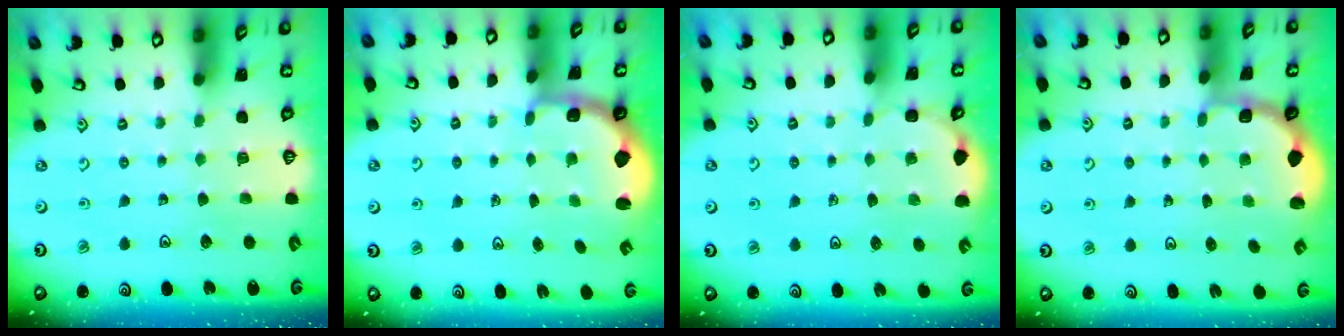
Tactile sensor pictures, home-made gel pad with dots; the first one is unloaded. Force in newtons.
{"total": 2.5, "press": 1.3, "slide": 2.1}
{"total": 2.4, "press": 2.1, "slide": 1.1}
{"total": 1.8, "press": 1.6, "slide": 0.7}